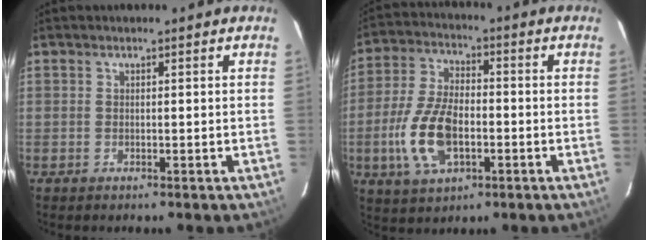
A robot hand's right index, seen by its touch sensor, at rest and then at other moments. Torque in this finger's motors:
{"motor_torque": [1.54, -0.60, 0.39, 0.16]}